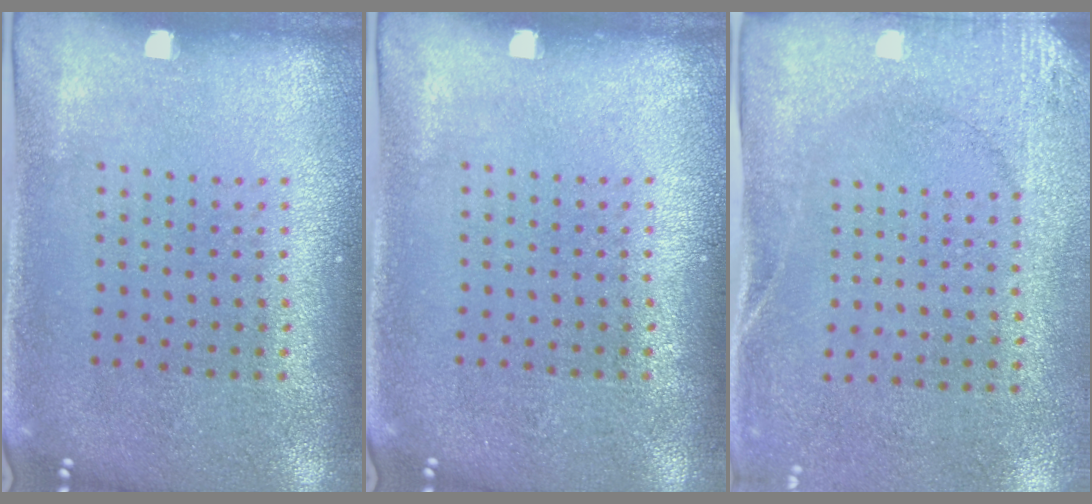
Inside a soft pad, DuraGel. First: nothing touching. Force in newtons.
{"total": 0.0}
{"total": 2.7, "press": 2.0, "slide": 1.7}